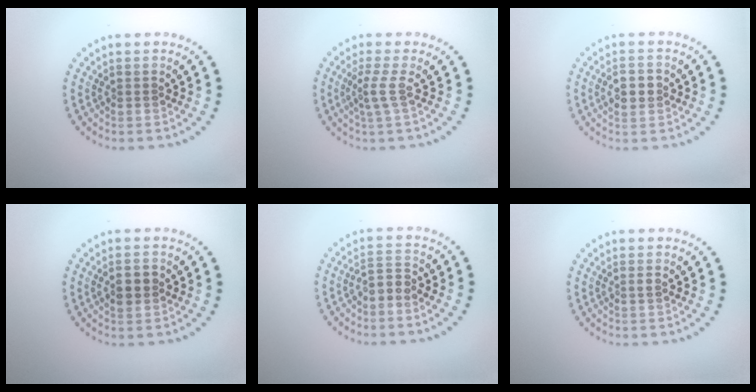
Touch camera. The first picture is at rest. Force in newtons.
{"total": 1.9, "press": 1.4, "slide": 1.3}
{"total": 2.6, "press": 2.6, "slide": 0.0}
{"total": 2.1, "press": 2.1, "slide": 0.1}
{"total": 1.9, "press": 1.3, "slide": 1.4}
{"total": 0.5, "press": 0.3, "slide": 0.4}